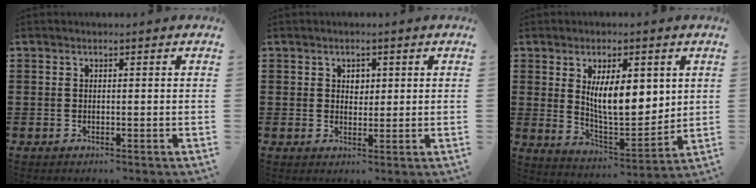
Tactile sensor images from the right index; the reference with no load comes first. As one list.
[{"total": 2.0, "force": [0.7, 1.5, 1.1], "torque": [-0.017, 0.005, 0.011]}, {"total": 9.9, "force": [2.9, 4.0, 8.6], "torque": [-0.147, -0.006, 0.046]}]